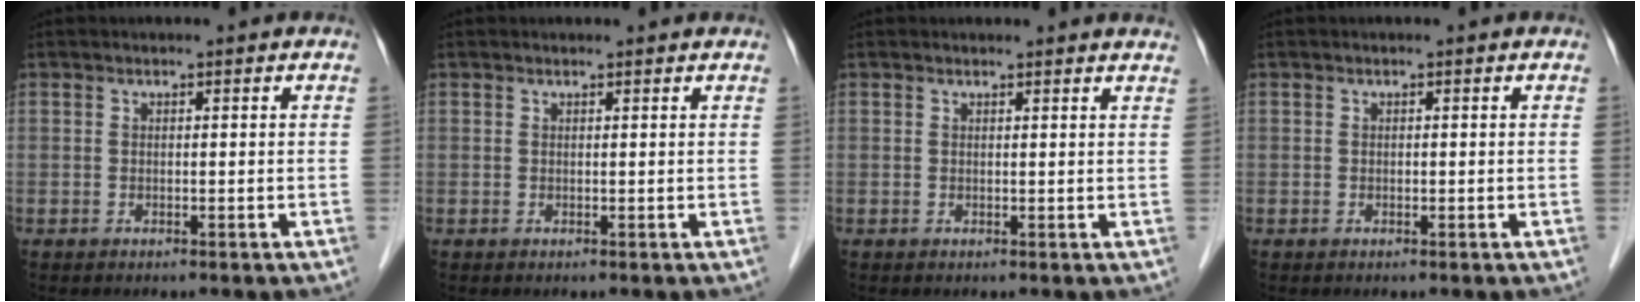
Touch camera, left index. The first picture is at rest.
{"total": 0.9, "force": [0.9, 0.0, 0.1], "torque": [-0.011, 0.004, 0.010]}
{"total": 3.2, "force": [3.2, 0.1, 0.5], "torque": [-0.013, 0.000, 0.021]}
{"total": 0.0}